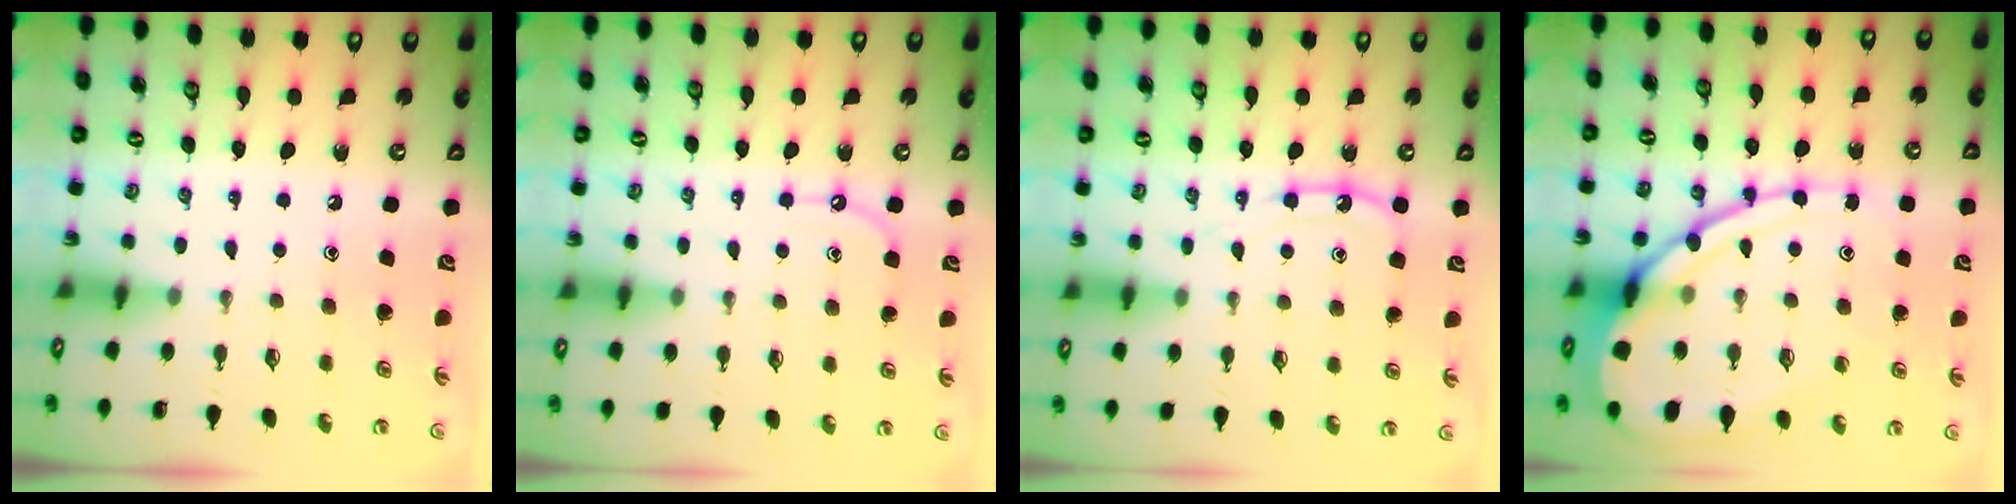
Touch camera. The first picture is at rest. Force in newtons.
{"total": 6.3, "press": 6.2, "slide": 0.7}
{"total": 9.5, "press": 9.5, "slide": 0.8}
{"total": 15.9, "press": 15.8, "slide": 1.6}